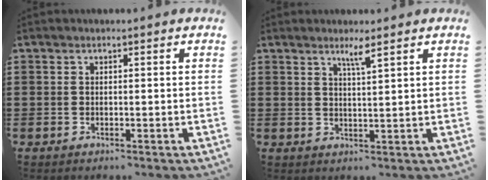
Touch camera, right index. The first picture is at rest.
{"total": 2.5, "force": [1.9, -0.2, 1.7], "torque": [-0.035, -0.003, 0.032]}